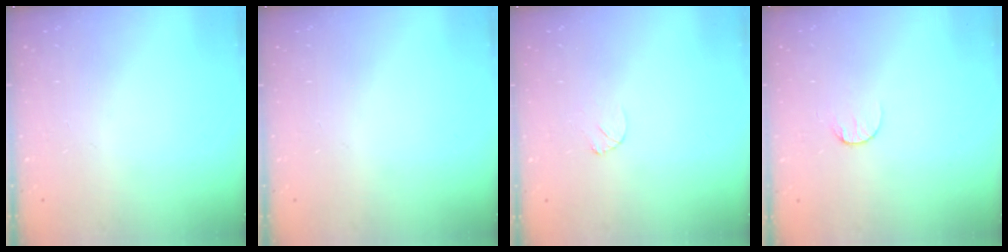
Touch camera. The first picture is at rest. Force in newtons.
{"total": 0.0}
{"total": 2.8, "press": 2.8, "slide": 0.3}
{"total": 7.6, "press": 7.6, "slide": 0.7}